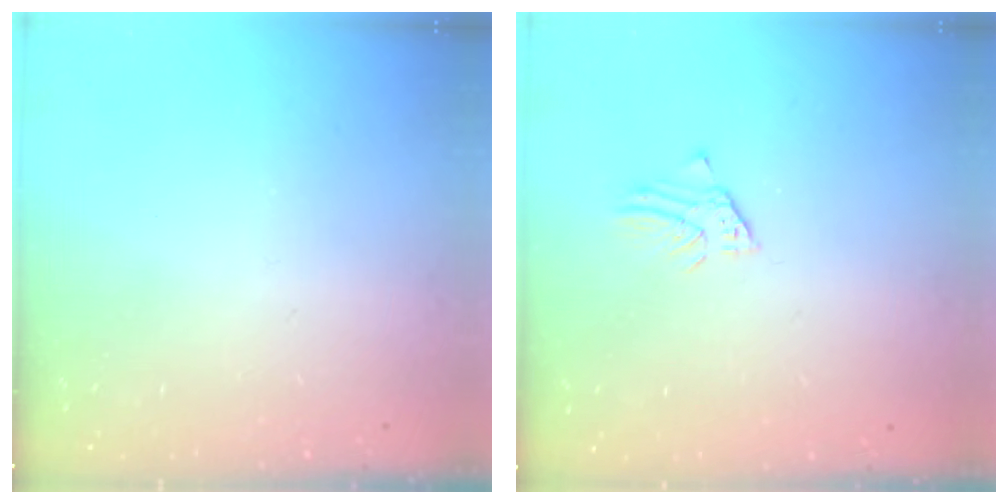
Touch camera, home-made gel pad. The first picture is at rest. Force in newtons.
{"total": 1.3, "press": 1.3, "slide": 0.1}